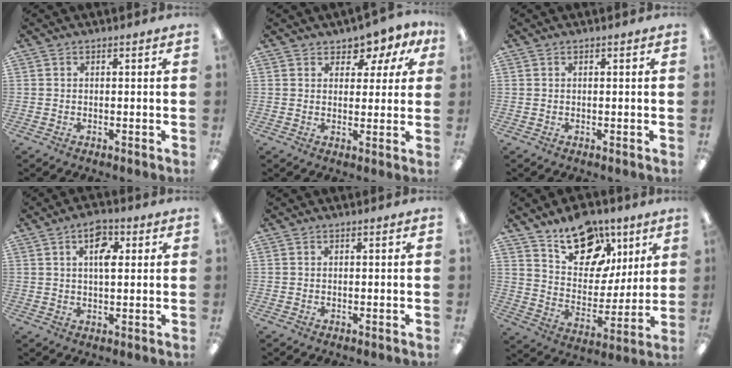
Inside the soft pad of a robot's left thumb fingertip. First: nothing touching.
{"total": 4.8, "force": [3.2, 3.3, 1.4], "torque": [-0.016, -0.016, 0.054]}
{"total": 0.0}
{"total": 6.5, "force": [2.8, 3.1, 4.9], "torque": [-0.072, -0.004, 0.041]}
{"total": 0.0}
{"total": 17.8, "force": [10.8, 11.2, 8.6], "torque": [-0.125, -0.056, 0.196]}